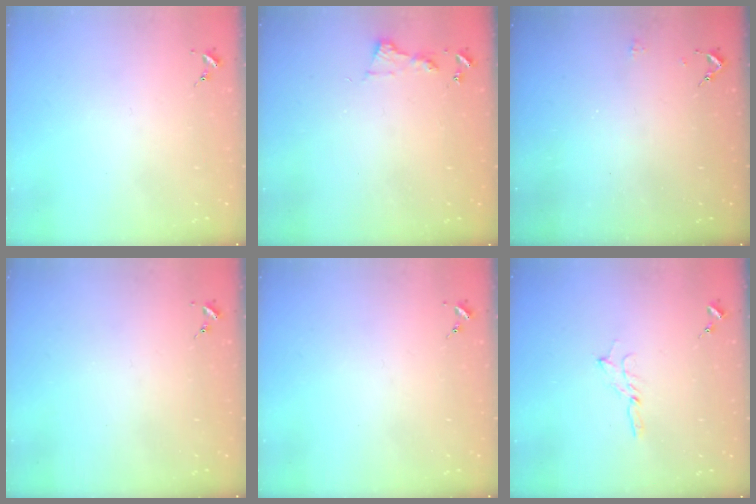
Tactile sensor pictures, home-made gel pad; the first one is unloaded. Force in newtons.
{"total": 5.2, "press": 5.2, "slide": 0.4}
{"total": 4.8, "press": 4.7, "slide": 0.6}
{"total": 0.0}
{"total": 0.0}
{"total": 2.7, "press": 2.7, "slide": 0.3}